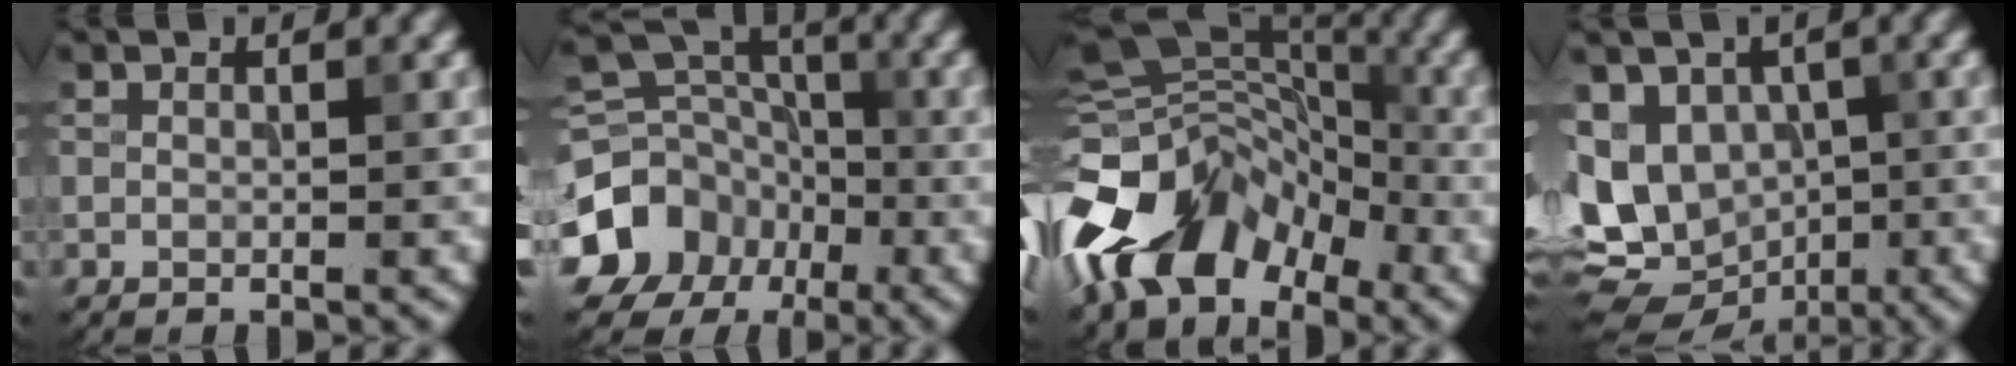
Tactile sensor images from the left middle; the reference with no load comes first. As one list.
[{"total": 12.0, "force": [-5.8, 9.8, 3.6], "torque": [-0.083, -0.027, -0.109]}, {"total": 11.5, "force": [-6.2, 7.0, 6.7], "torque": [-0.111, 0.020, -0.137]}, {"total": 12.8, "force": [-1.7, 10.6, 7.0], "torque": [-0.140, -0.011, -0.020]}]